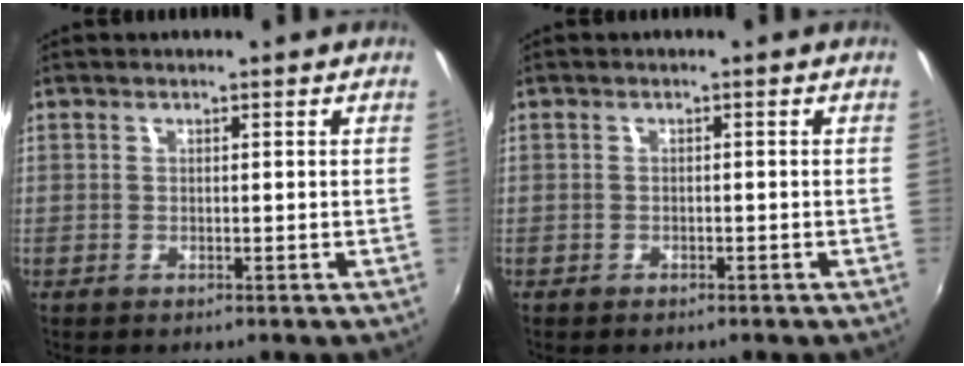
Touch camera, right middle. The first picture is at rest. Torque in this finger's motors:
{"motor_torque": [-0.86, -0.12, 0.02, -0.01]}